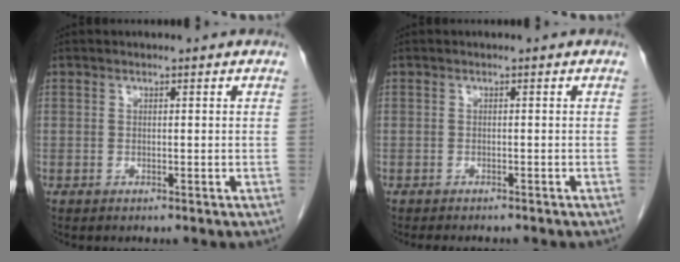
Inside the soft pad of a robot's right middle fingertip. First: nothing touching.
{"total": 4.6, "force": [-4.0, 1.1, 1.9], "torque": [-0.020, -0.004, -0.047]}